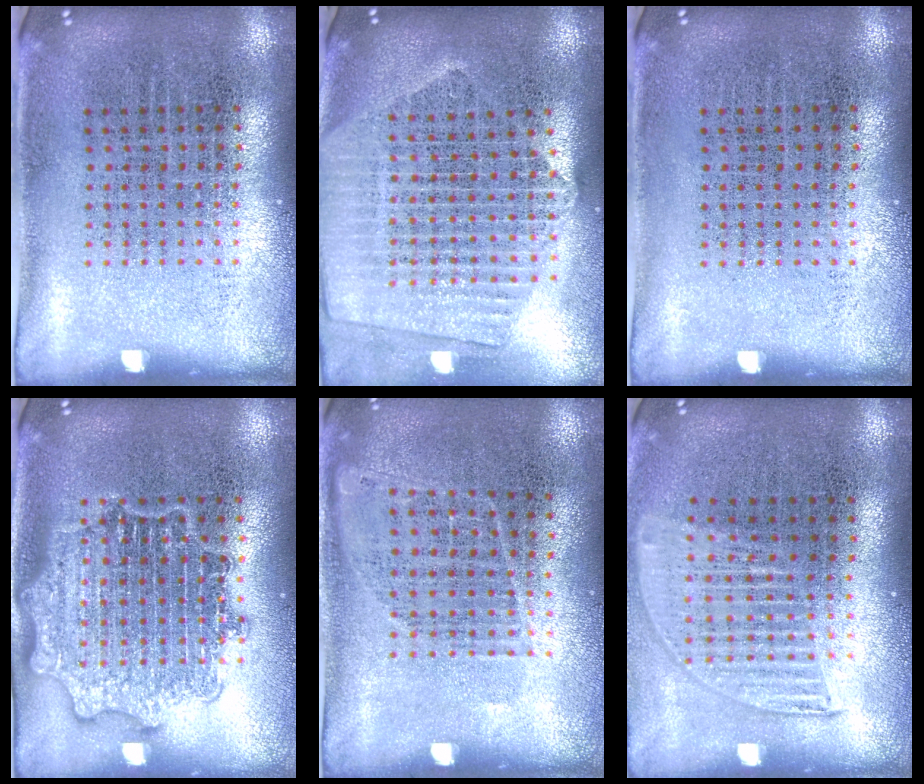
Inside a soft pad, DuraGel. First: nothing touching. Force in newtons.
{"total": 2.3, "press": 2.0, "slide": 1.1}
{"total": 0.0}
{"total": 2.7, "press": 2.7, "slide": 0.4}
{"total": 0.9, "press": 0.8, "slide": 0.4}
{"total": 1.2, "press": 1.0, "slide": 0.6}